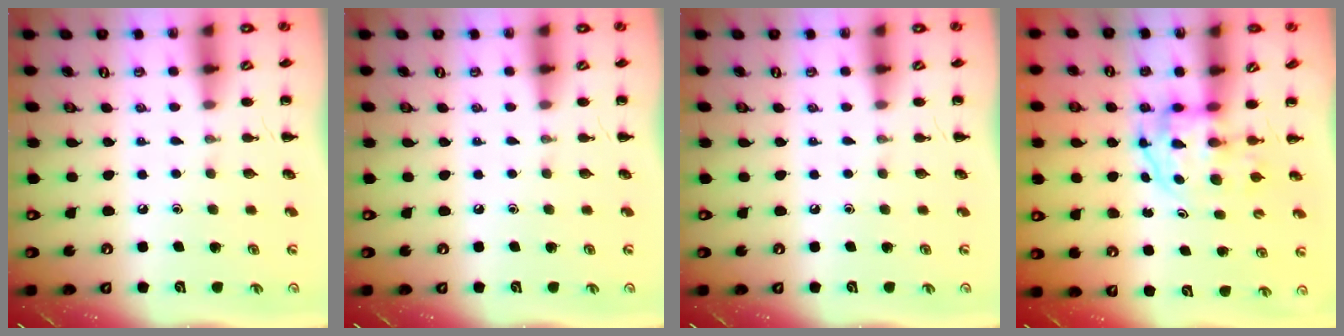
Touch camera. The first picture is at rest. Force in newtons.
{"total": 0.0}
{"total": 0.0}
{"total": 3.3, "press": 3.3, "slide": 0.5}